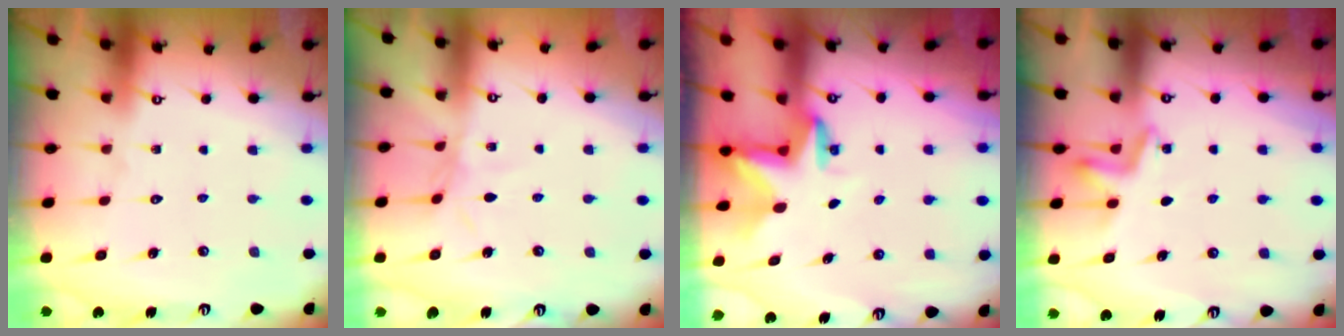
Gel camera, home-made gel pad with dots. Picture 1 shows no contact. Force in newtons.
{"total": 3.1, "press": 3.1, "slide": 0.3}
{"total": 2.8, "press": 2.8, "slide": 0.2}
{"total": 4.3, "press": 4.1, "slide": 1.3}